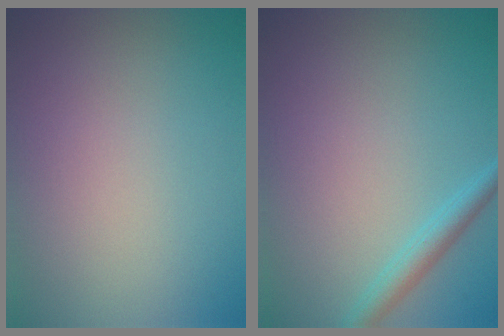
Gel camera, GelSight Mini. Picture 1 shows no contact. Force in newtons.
{"total": 2.0, "press": 2.0, "slide": 0.1}